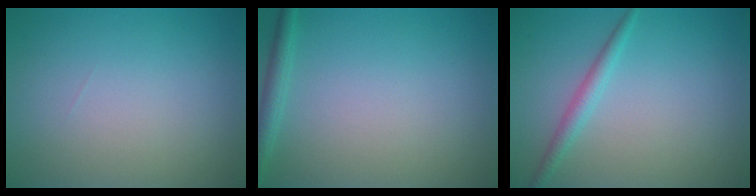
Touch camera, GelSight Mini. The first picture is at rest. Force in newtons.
{"total": 1.6, "press": 1.6, "slide": 0.1}
{"total": 1.8, "press": 1.8, "slide": 0.0}